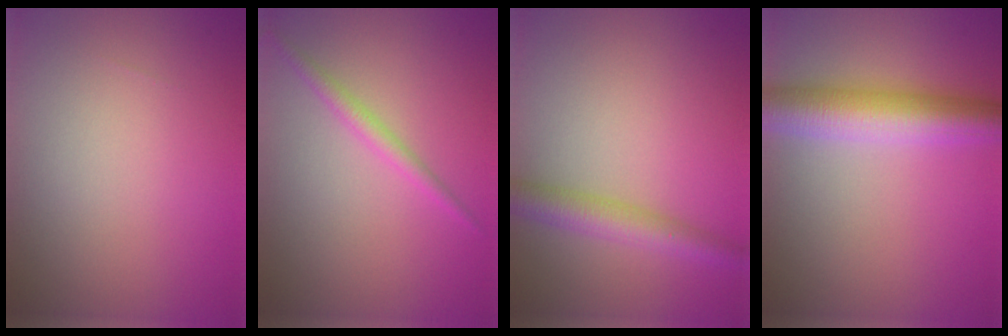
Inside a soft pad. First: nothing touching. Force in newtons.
{"total": 1.6, "press": 1.6, "slide": 0.1}
{"total": 3.6, "press": 3.6, "slide": 0.1}
{"total": 6.3, "press": 6.3, "slide": 0.2}